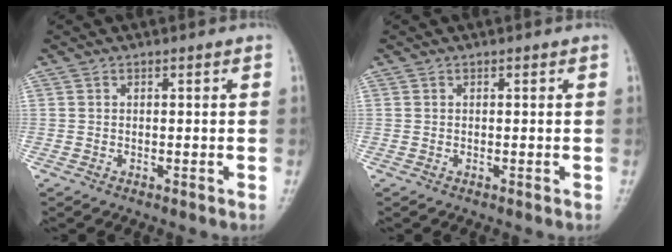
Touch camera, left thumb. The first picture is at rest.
{"total": 0.0}